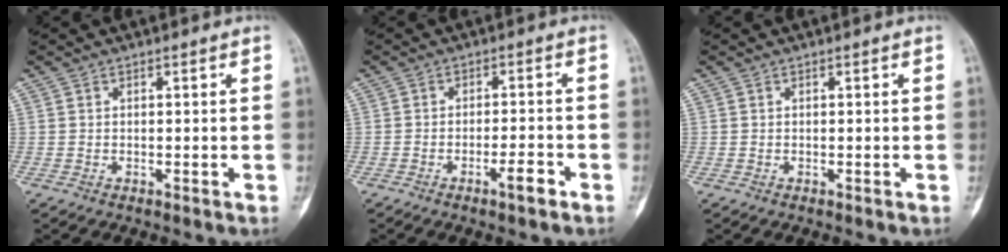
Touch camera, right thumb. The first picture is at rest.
{"total": 3.8, "force": [-2.2, 0.7, 3.0], "torque": [-0.052, 0.013, -0.036]}
{"total": 0.0}